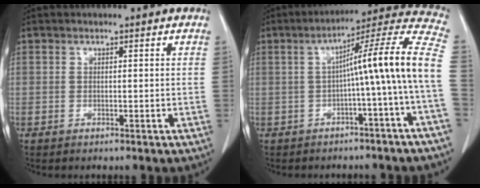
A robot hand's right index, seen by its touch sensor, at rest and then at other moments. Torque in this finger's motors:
{"motor_torque": [1.40, -0.53, 0.69, 0.16]}